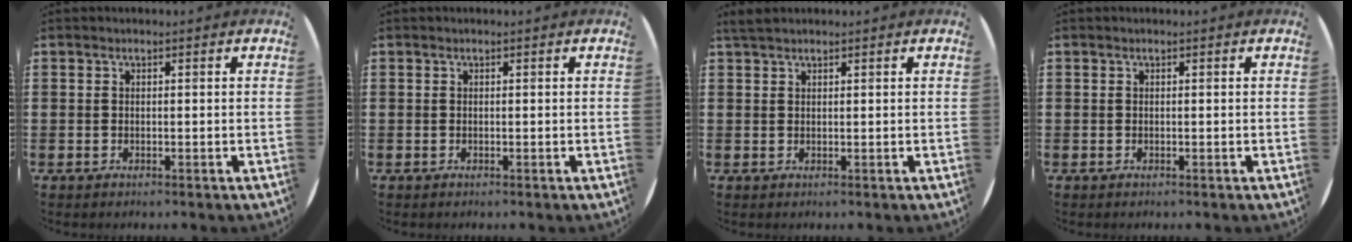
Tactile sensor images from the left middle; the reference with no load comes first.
{"total": 0.0}
{"total": 1.4, "force": [1.3, 0.2, 0.5], "torque": [-0.012, 0.003, 0.024]}
{"total": 0.0}